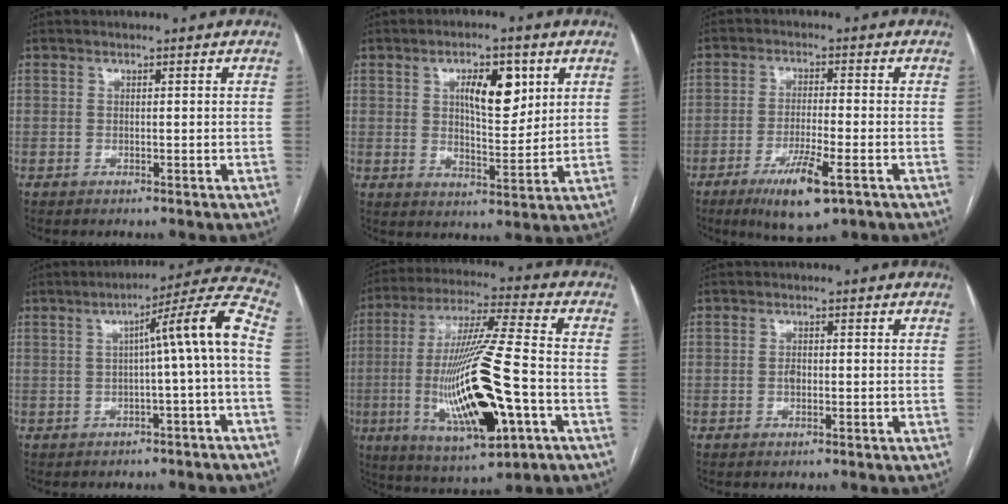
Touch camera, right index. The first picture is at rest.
{"total": 8.6, "force": [3.3, 3.3, 7.2], "torque": [-0.115, 0.005, 0.058]}
{"total": 8.7, "force": [-4.6, 1.3, 7.2], "torque": [-0.132, -0.018, -0.074]}
{"total": 9.7, "force": [-0.9, -0.8, 9.6], "torque": [-0.128, 0.028, -0.015]}
{"total": 21.2, "force": [-5.1, 2.9, 20.3], "torque": [-0.421, -0.024, -0.082]}
{"total": 1.2, "force": [-0.2, 0.7, 0.9], "torque": [-0.018, 0.001, -0.003]}